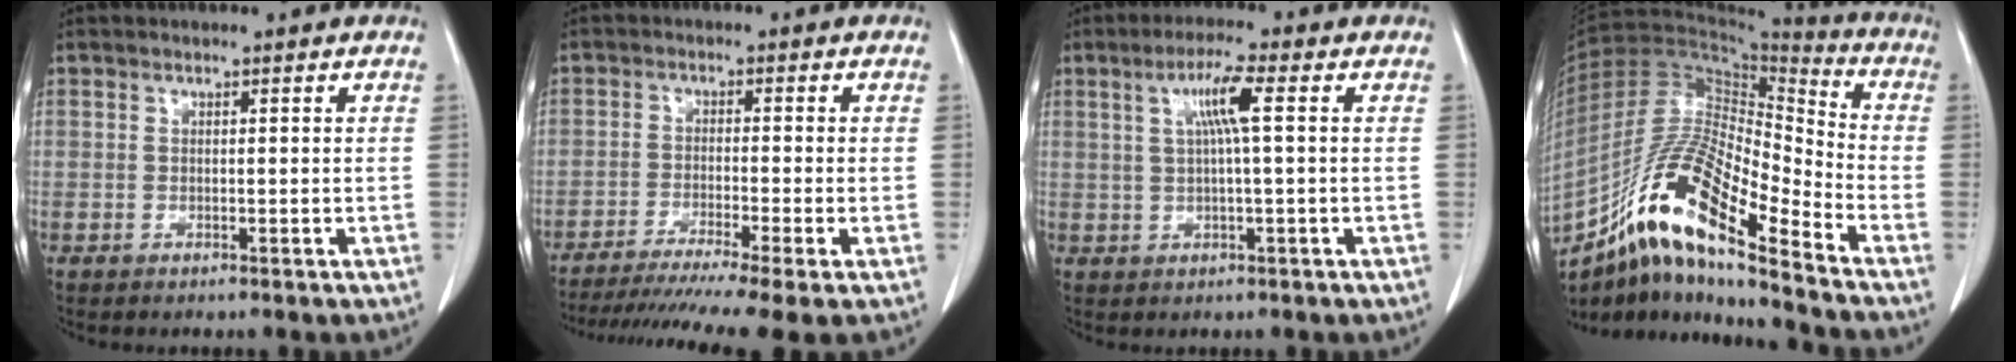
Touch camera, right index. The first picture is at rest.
{"total": 13.1, "force": [-10.3, -0.9, 8.1], "torque": [-0.126, -0.034, -0.163]}
{"total": 5.3, "force": [1.4, -0.2, 5.1], "torque": [-0.095, 0.009, 0.026]}
{"total": 19.7, "force": [-12.8, 2.5, 14.8], "torque": [-0.296, -0.007, -0.231]}